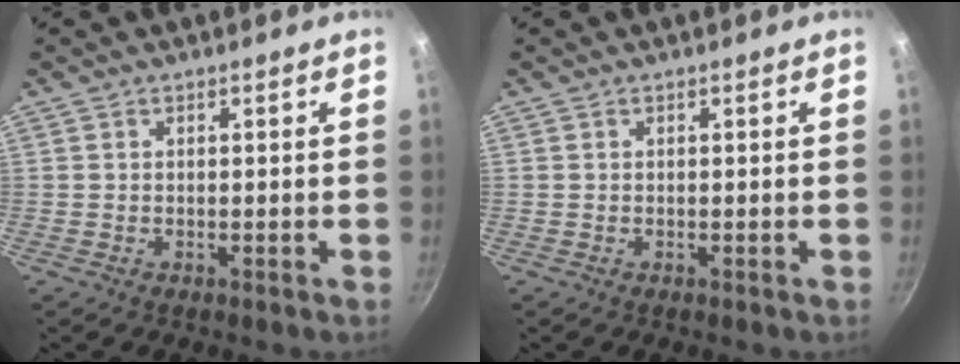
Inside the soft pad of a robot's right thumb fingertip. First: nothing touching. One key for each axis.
{"total": 0.0}